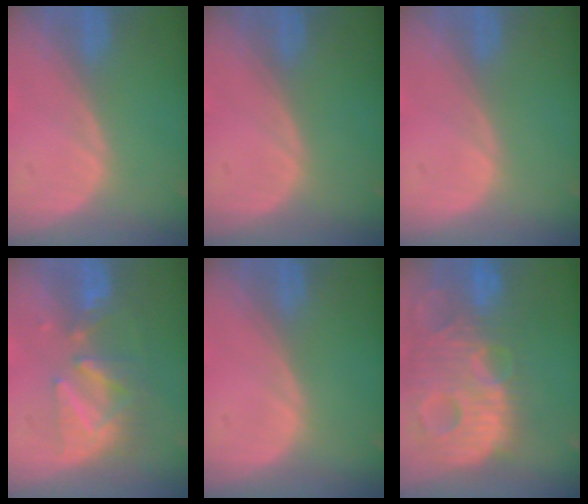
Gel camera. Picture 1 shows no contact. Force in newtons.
{"total": 0.0}
{"total": 0.0}
{"total": 8.2, "press": 7.4, "slide": 3.6}
{"total": 0.0}
{"total": 14.0, "press": 12.1, "slide": 7.2}